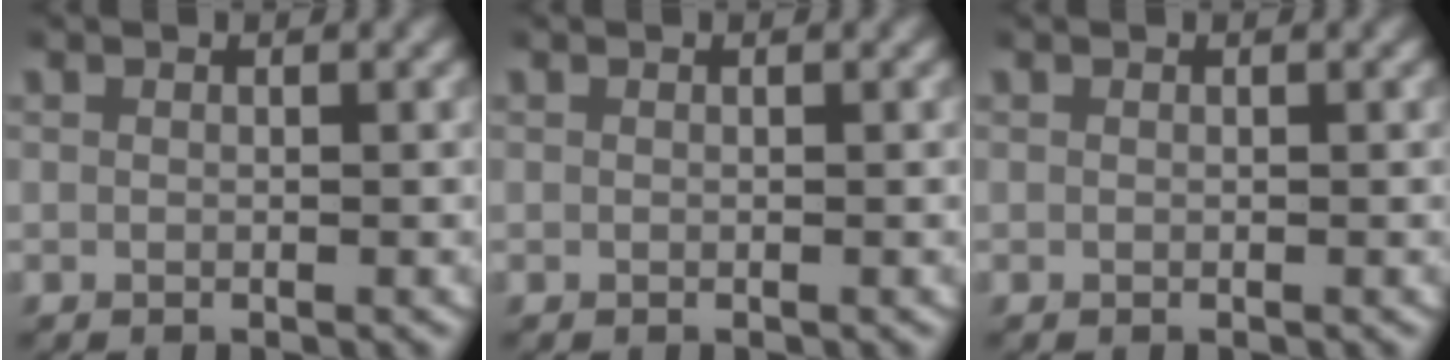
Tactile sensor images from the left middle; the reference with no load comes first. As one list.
[{"total": 0.0}, {"total": 0.0}]